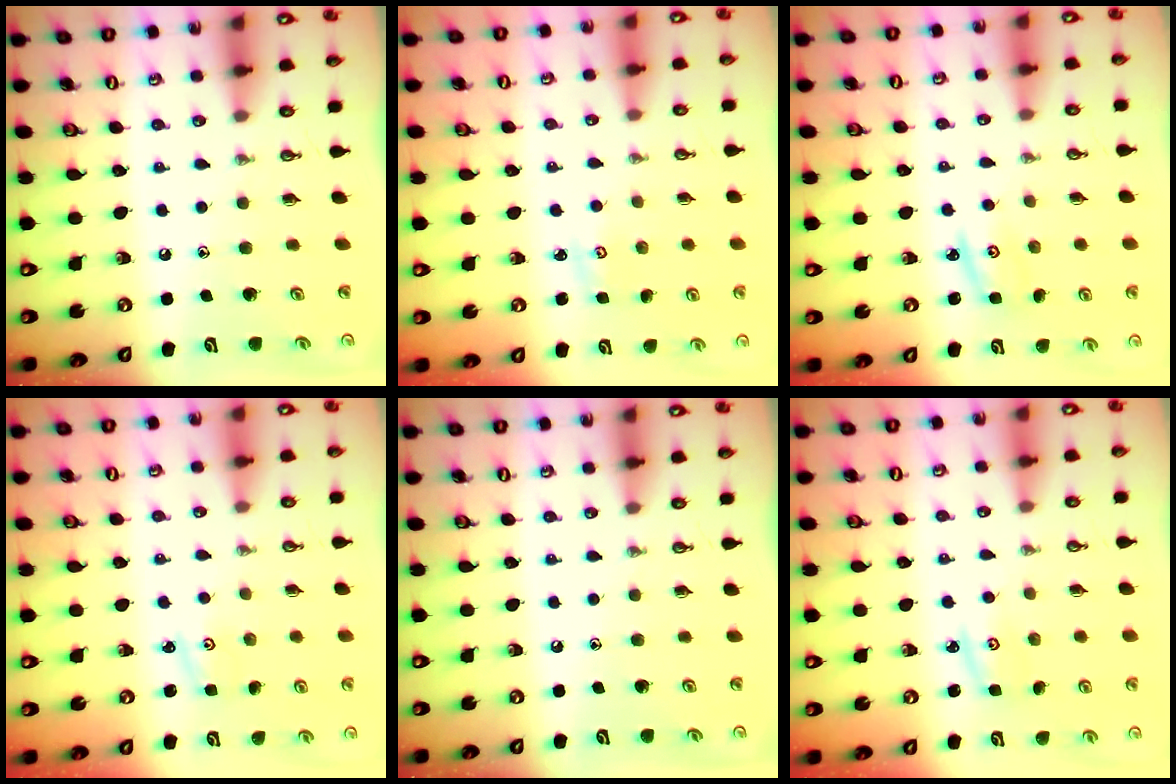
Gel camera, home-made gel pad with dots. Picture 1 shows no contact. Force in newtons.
{"total": 2.1, "press": 2.1, "slide": 0.2}
{"total": 2.1, "press": 2.1, "slide": 0.2}
{"total": 1.8, "press": 1.7, "slide": 0.3}
{"total": 0.0}
{"total": 2.9, "press": 2.8, "slide": 0.4}